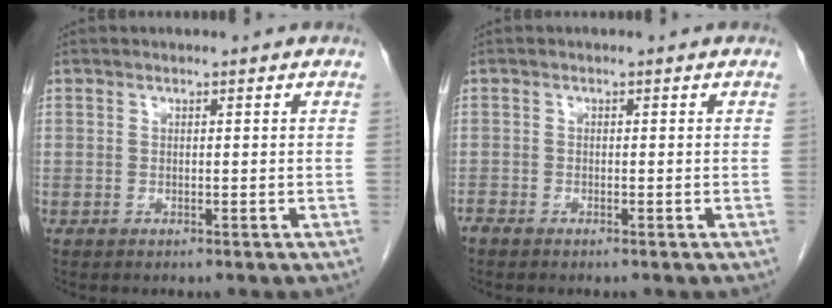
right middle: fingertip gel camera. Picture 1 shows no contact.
{"total": 1.1, "force": [-1.0, 0.3, 0.3], "torque": [-0.014, -0.002, -0.021]}